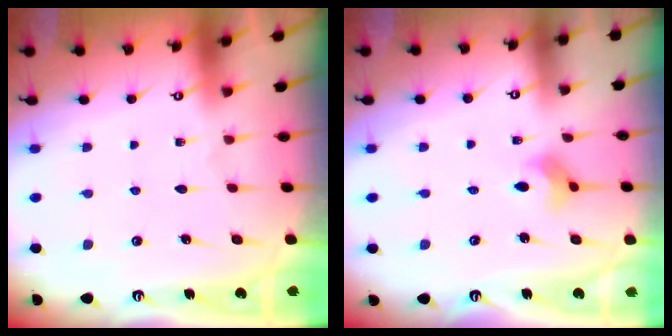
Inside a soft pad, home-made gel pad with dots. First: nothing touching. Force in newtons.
{"total": 3.3, "press": 3.2, "slide": 0.5}